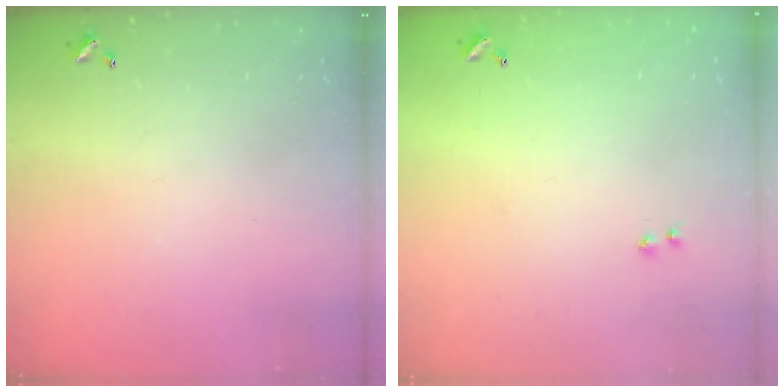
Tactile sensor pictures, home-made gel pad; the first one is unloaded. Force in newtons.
{"total": 8.9, "press": 8.9, "slide": 0.4}